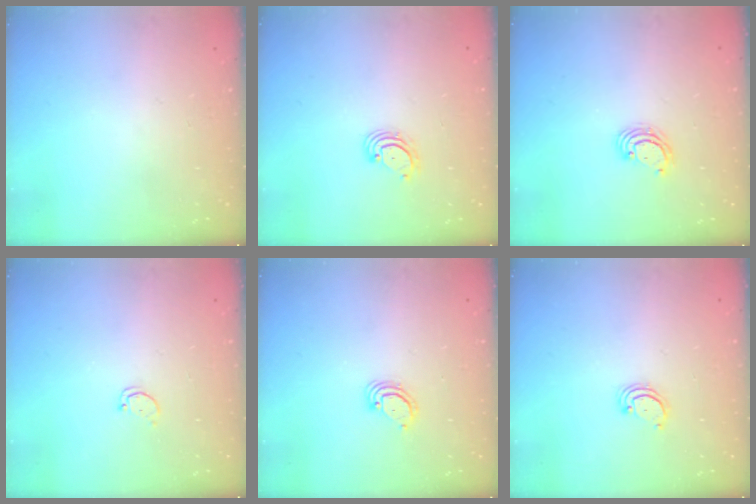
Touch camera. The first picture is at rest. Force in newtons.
{"total": 2.9, "press": 2.9, "slide": 0.4}
{"total": 3.6, "press": 3.6, "slide": 0.2}
{"total": 1.7, "press": 1.7, "slide": 0.2}
{"total": 2.9, "press": 2.9, "slide": 0.3}
{"total": 2.8, "press": 2.8, "slide": 0.3}